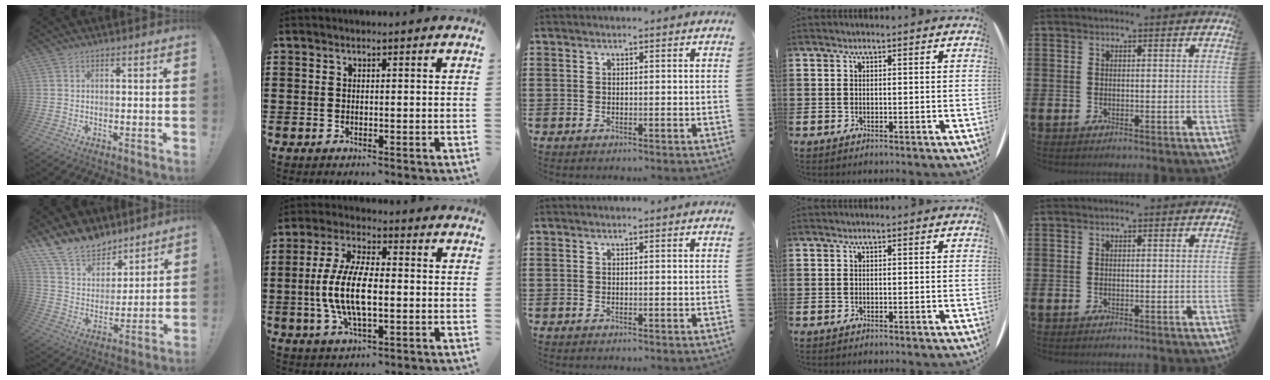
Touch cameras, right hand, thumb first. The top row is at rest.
{"thumb": {"total": 14.8, "force": [12.1, 7.7, 3.8], "torque": [-0.081, -0.093, 0.231]}, "index": {"total": 10.3, "force": [-1.3, 4.1, 9.4], "torque": [-0.210, -0.010, -0.031]}}